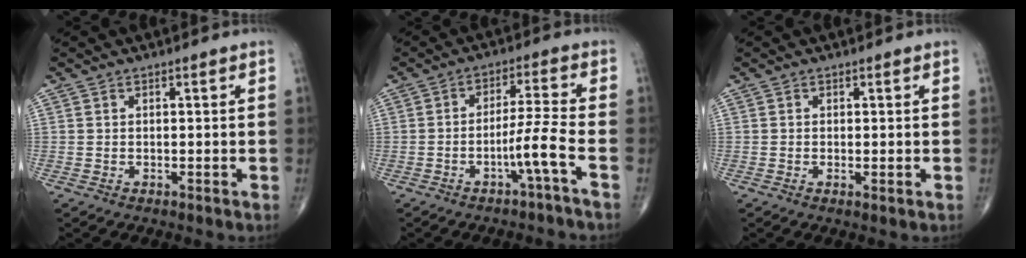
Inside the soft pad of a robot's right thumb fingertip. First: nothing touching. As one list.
[{"total": 5.9, "force": [-2.9, -1.0, 5.0], "torque": [-0.102, 0.024, -0.052]}, {"total": 0.8, "force": [-0.1, 0.1, 0.8], "torque": [-0.017, -0.005, -0.003]}]